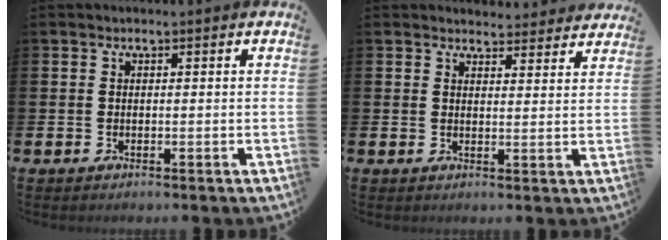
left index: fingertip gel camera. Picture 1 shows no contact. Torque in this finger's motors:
{"motor_torque": [-0.21, 0.21, -0.16, 0.00]}